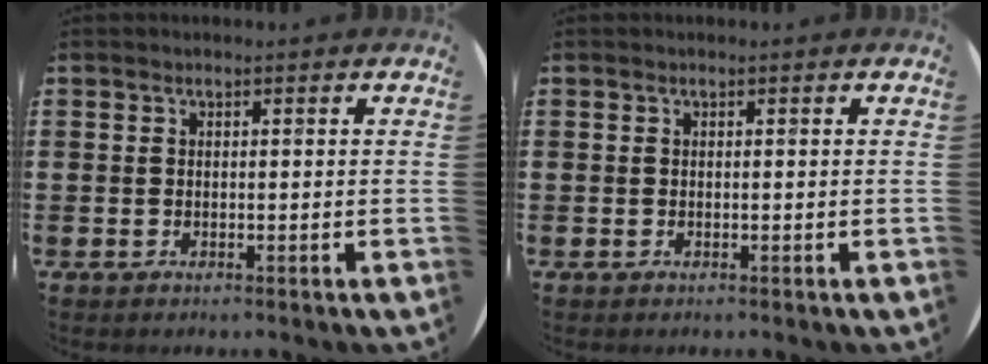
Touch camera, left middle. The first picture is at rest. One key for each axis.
{"total": 0.0}